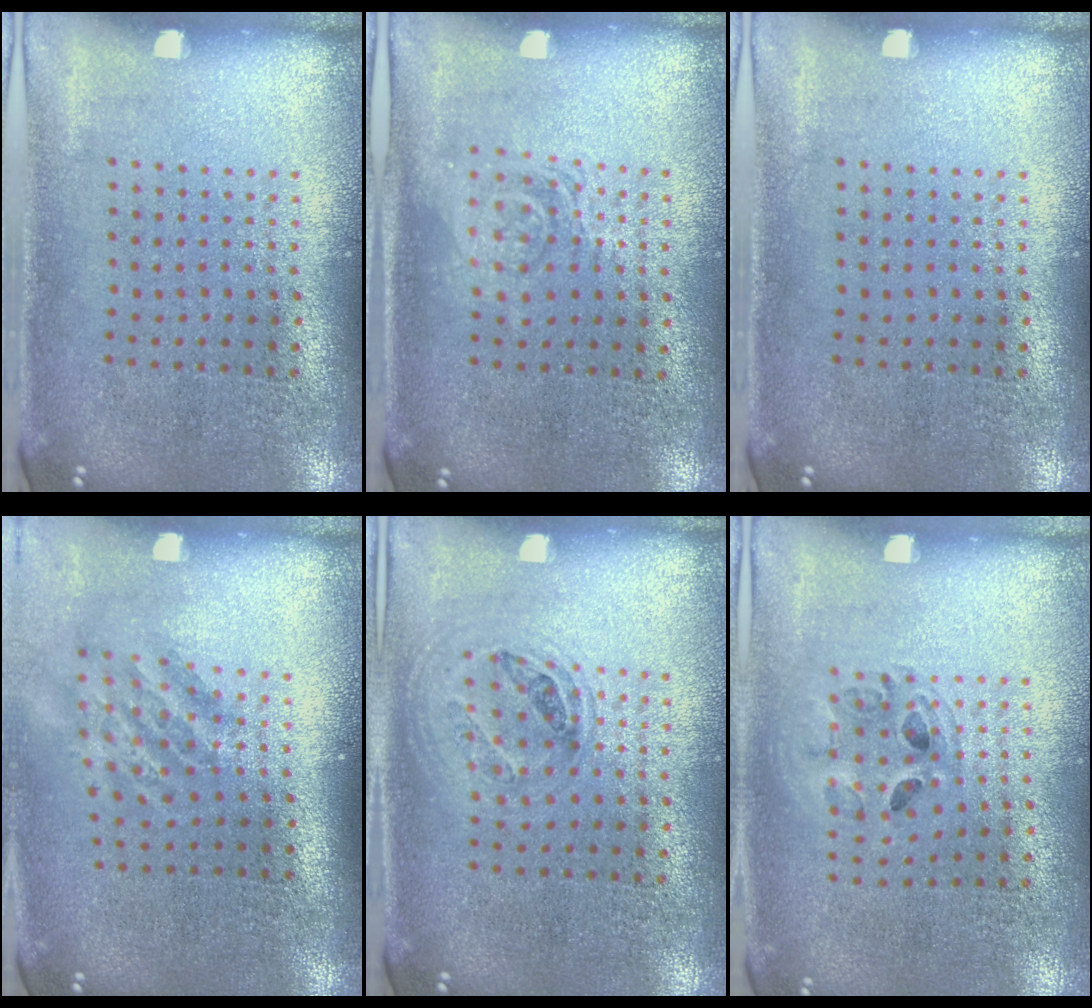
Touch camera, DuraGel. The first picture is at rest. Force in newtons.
{"total": 1.3, "press": 1.2, "slide": 0.5}
{"total": 0.0}
{"total": 1.7, "press": 1.2, "slide": 1.2}
{"total": 0.9, "press": 0.9, "slide": 0.2}
{"total": 1.0, "press": 1.0, "slide": 0.1}